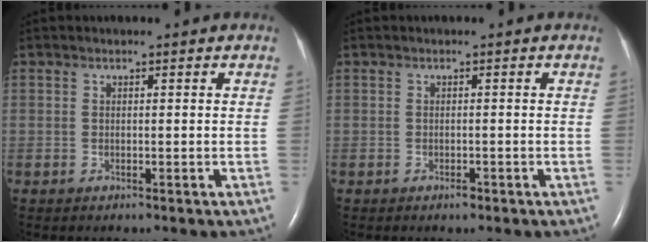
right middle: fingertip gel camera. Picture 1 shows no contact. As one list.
[{"total": 0.7, "force": [-0.5, 0.3, 0.4], "torque": [-0.009, 0.000, -0.006]}]